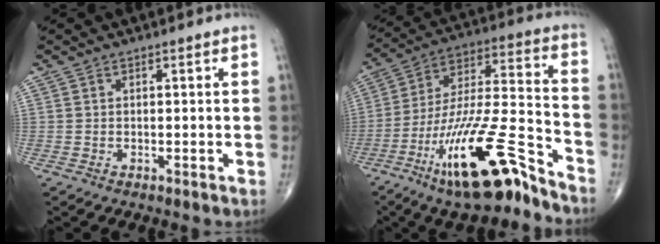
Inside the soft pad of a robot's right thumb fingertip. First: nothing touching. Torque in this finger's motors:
{"motor_torque": [3.83, 1.18, 1.92, -0.85, 0.57]}